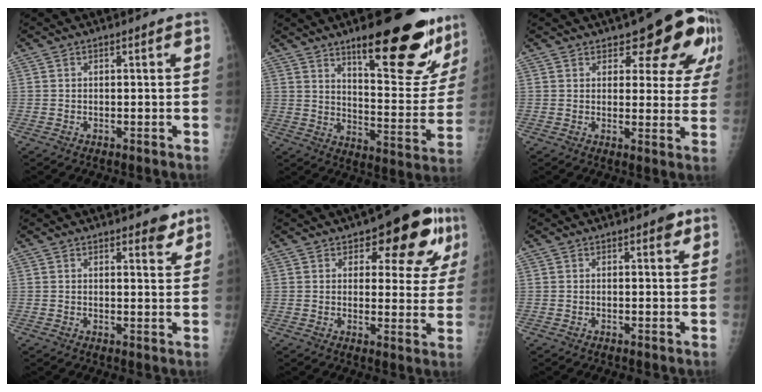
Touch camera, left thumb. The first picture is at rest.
{"total": 24.0, "force": [15.2, 6.4, 17.4], "torque": [-0.195, -0.088, 0.220]}
{"total": 12.3, "force": [6.8, 5.6, 8.6], "torque": [-0.061, -0.030, 0.079]}
{"total": 3.4, "force": [2.5, 1.4, 1.9], "torque": [-0.008, -0.015, 0.031]}
{"total": 12.9, "force": [6.7, 6.1, 9.3], "torque": [-0.069, -0.016, 0.083]}
{"total": 1.8, "force": [1.0, 0.9, 1.2], "torque": [-0.005, -0.002, 0.010]}